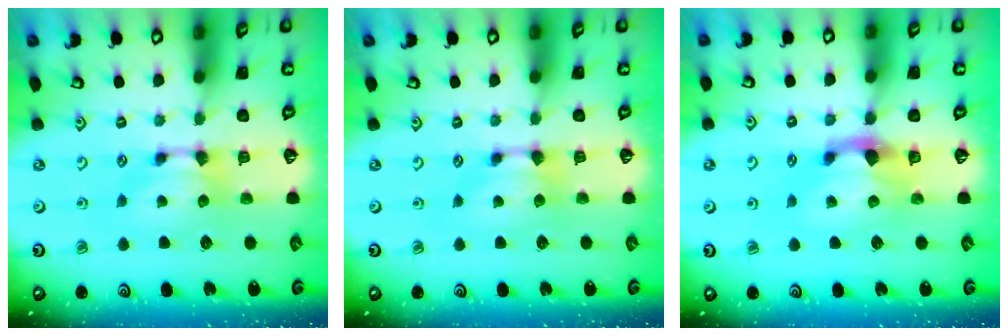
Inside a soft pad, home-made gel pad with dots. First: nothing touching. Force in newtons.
{"total": 0.0}
{"total": 2.2, "press": 1.7, "slide": 1.4}